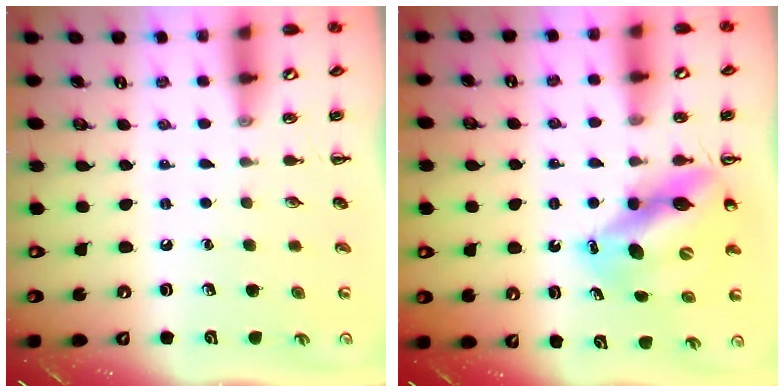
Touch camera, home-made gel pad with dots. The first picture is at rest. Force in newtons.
{"total": 12.7, "press": 12.2, "slide": 3.2}